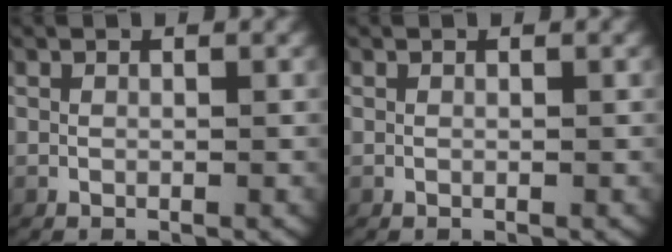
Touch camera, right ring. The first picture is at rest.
{"total": 0.0}